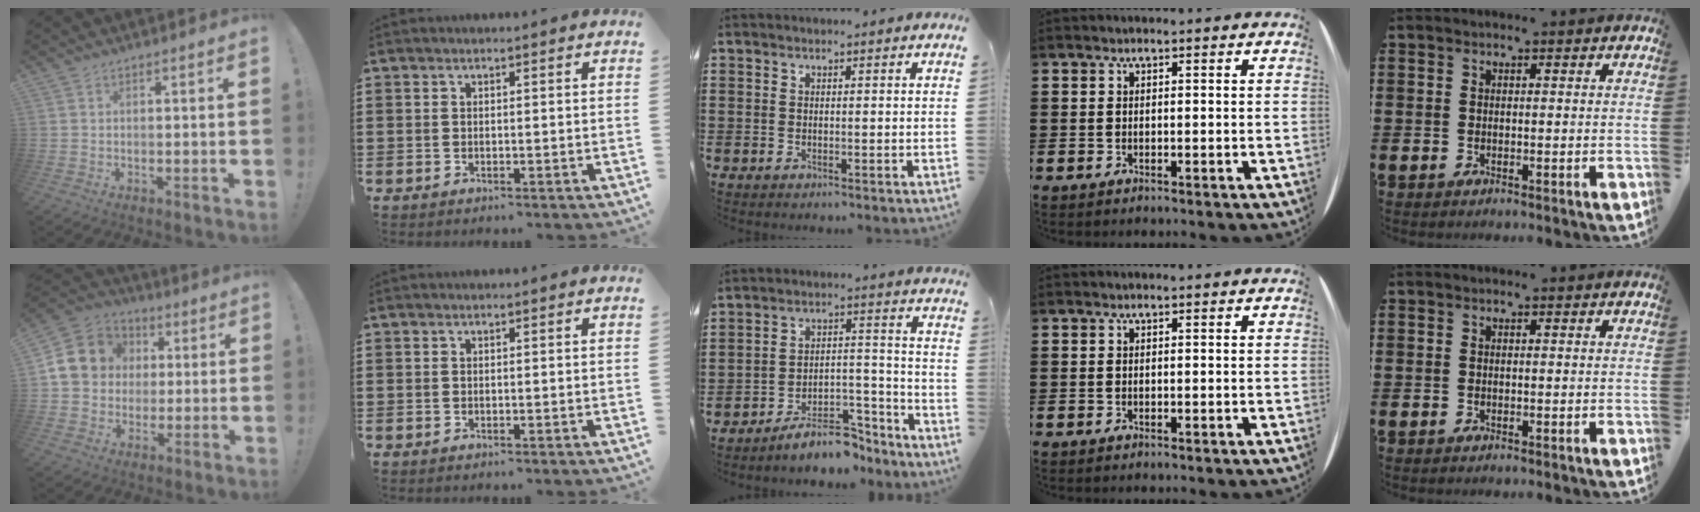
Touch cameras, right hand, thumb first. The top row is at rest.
{"thumb": {"total": 13.6, "force": [2.1, 12.4, 5.2], "torque": [-0.070, 0.006, 0.050]}, "middle": {"total": 7.7, "force": [-7.1, 1.8, 2.4], "torque": [-0.026, 0.026, -0.130]}}